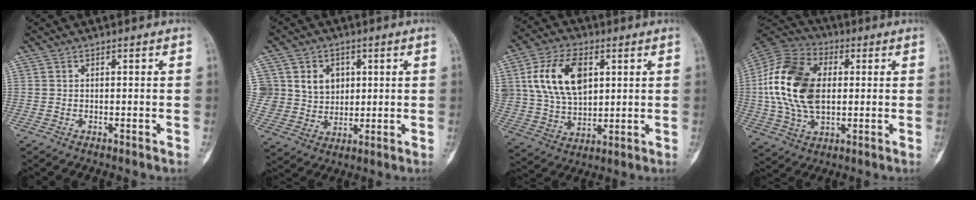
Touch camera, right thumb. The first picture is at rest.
{"total": 10.3, "force": [3.2, 9.0, 3.9], "torque": [-0.031, -0.010, 0.065]}
{"total": 15.5, "force": [4.7, 9.7, 11.2], "torque": [-0.193, -0.009, 0.097]}
{"total": 19.7, "force": [1.6, 12.5, 15.2], "torque": [-0.294, 0.009, 0.026]}